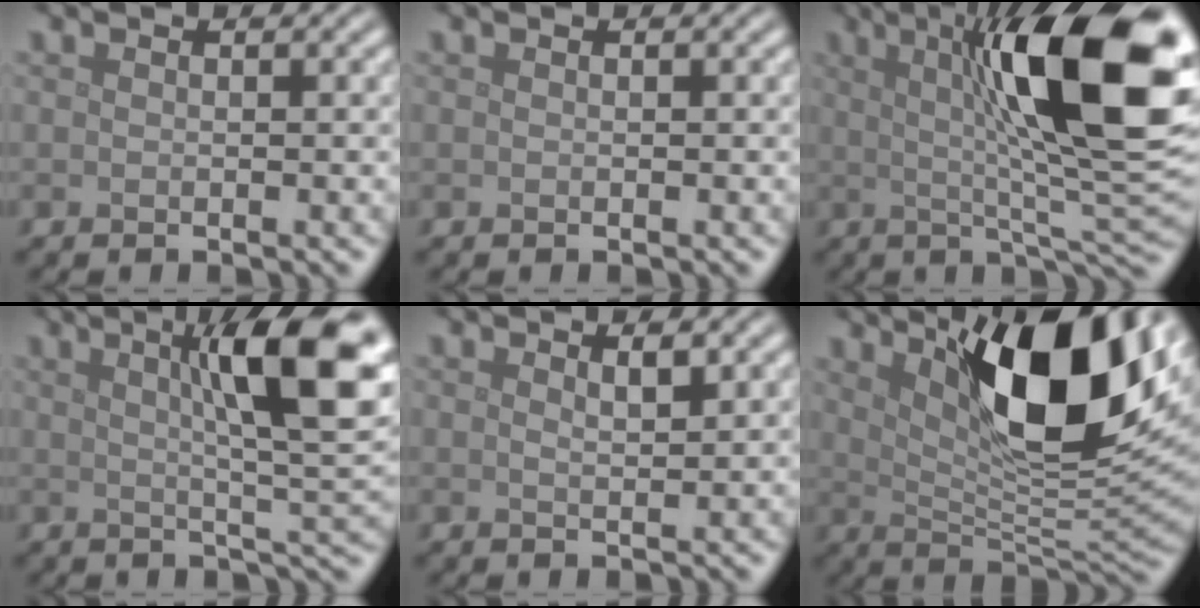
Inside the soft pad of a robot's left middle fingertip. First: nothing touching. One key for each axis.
{"total": 0.0}
{"total": 14.6, "fx": 3.4, "fy": 3.0, "fz": 13.9, "tx": -0.182, "ty": 0.009, "tz": 0.047}
{"total": 11.7, "fx": 3.7, "fy": 2.5, "fz": 10.8, "tx": -0.135, "ty": 0.011, "tz": 0.053}
{"total": 1.2, "fx": 0.8, "fy": 0.2, "fz": 0.9, "tx": -0.016, "ty": -0.001, "tz": 0.012}
{"total": 12.6, "fx": 5.1, "fy": 4.0, "fz": 10.8, "tx": -0.165, "ty": 0.004, "tz": 0.085}